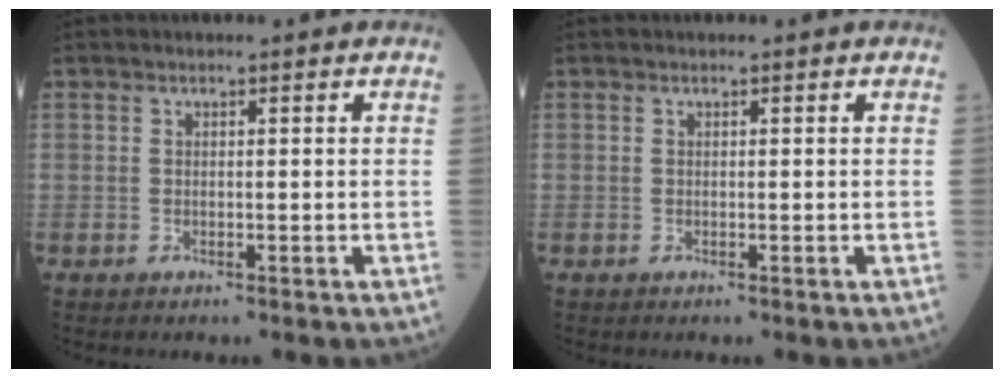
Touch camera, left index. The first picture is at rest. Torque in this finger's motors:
{"motor_torque": [0.00, 0.00, 0.00, 0.00]}